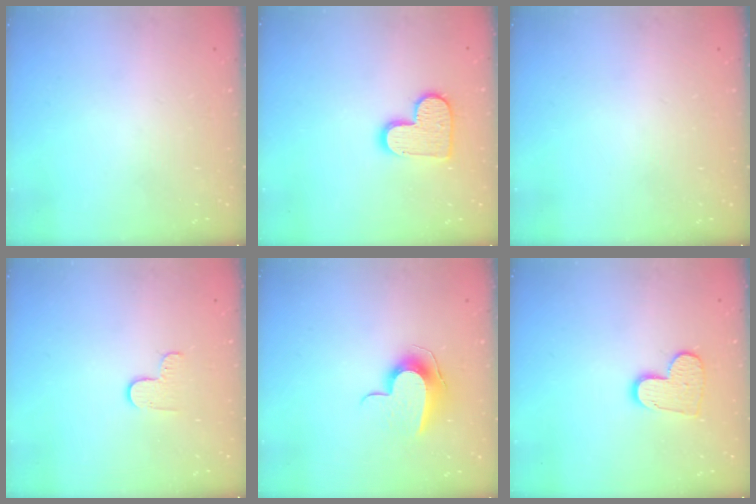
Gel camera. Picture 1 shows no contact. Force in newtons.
{"total": 11.8, "press": 11.8, "slide": 0.7}
{"total": 0.0}
{"total": 4.2, "press": 4.2, "slide": 0.5}
{"total": 9.5, "press": 9.5, "slide": 0.2}
{"total": 10.4, "press": 10.4, "slide": 0.7}